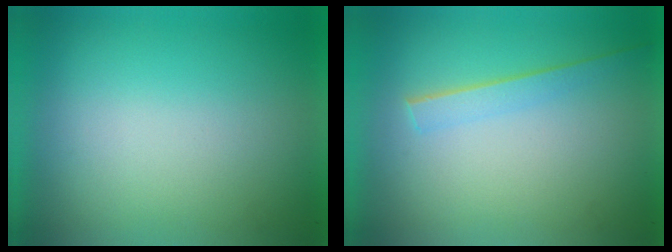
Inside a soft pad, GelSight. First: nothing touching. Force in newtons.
{"total": 1.6}